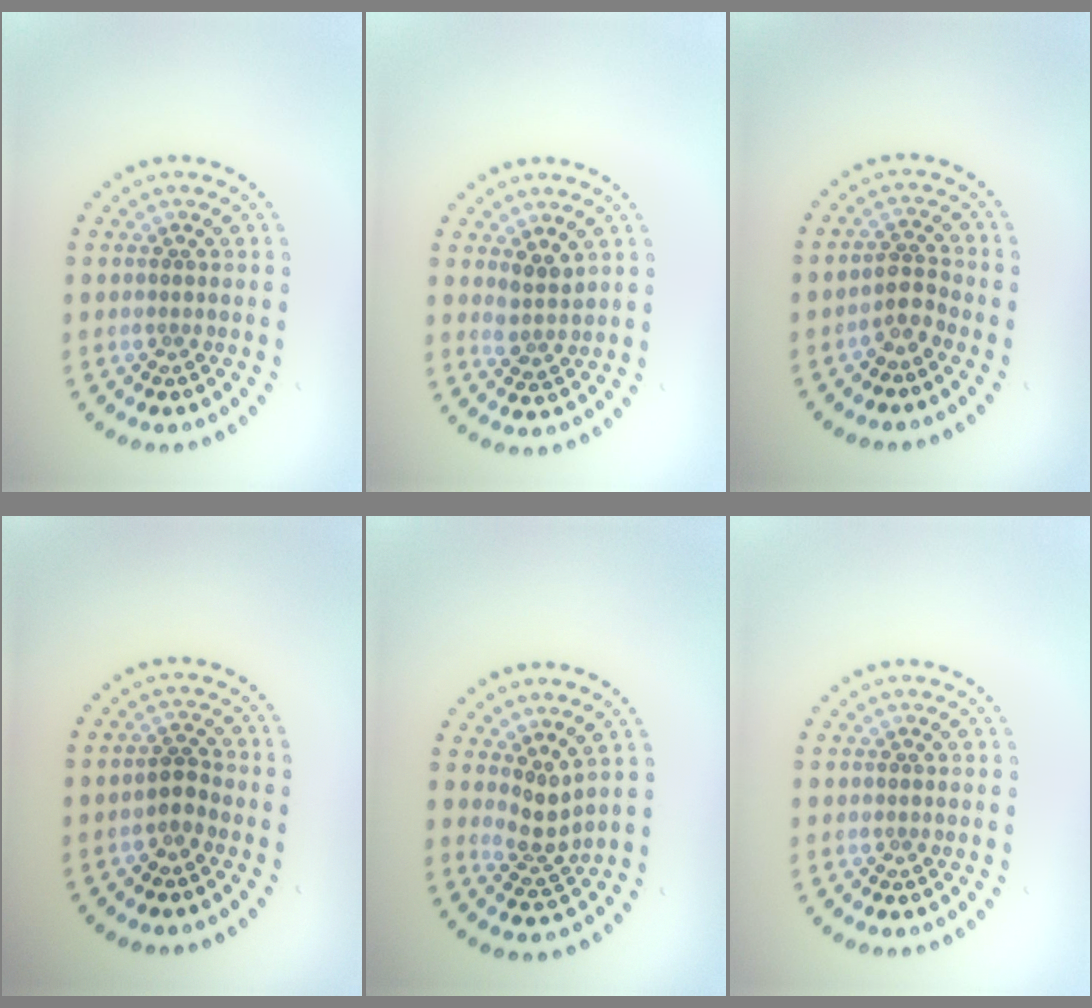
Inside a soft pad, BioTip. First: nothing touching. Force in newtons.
{"total": 1.9, "press": 1.6, "slide": 1.1}
{"total": 1.8, "press": 1.5, "slide": 1.1}
{"total": 1.5, "press": 1.3, "slide": 0.7}
{"total": 2.3, "press": 1.5, "slide": 1.7}
{"total": 0.0}